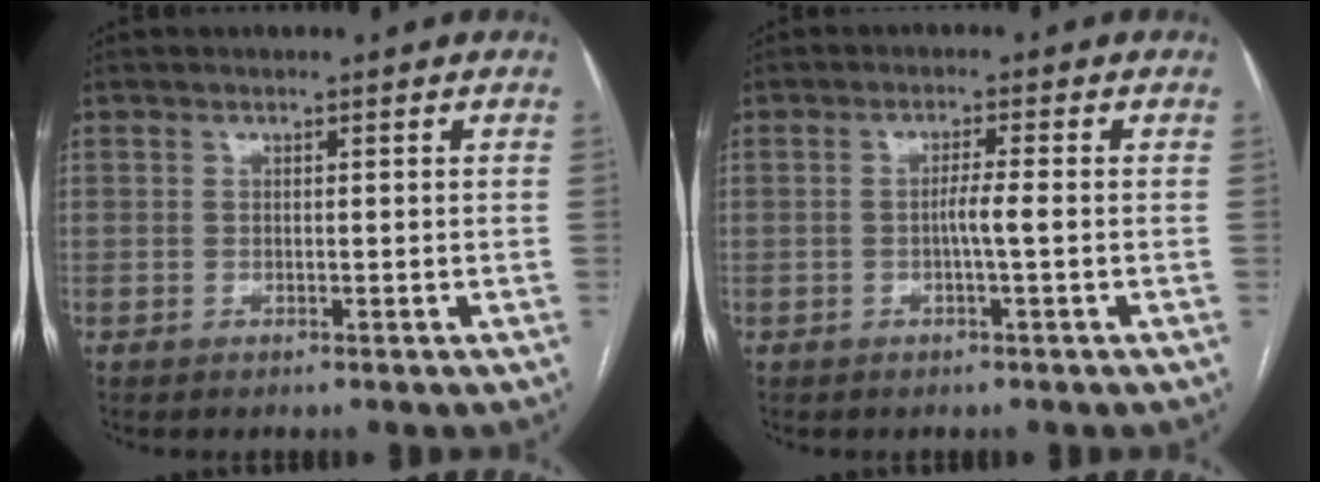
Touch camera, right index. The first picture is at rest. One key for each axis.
{"total": 2.5, "fx": -0.5, "fy": -0.3, "fz": 2.4, "tx": -0.042, "ty": 0.001, "tz": -0.008}